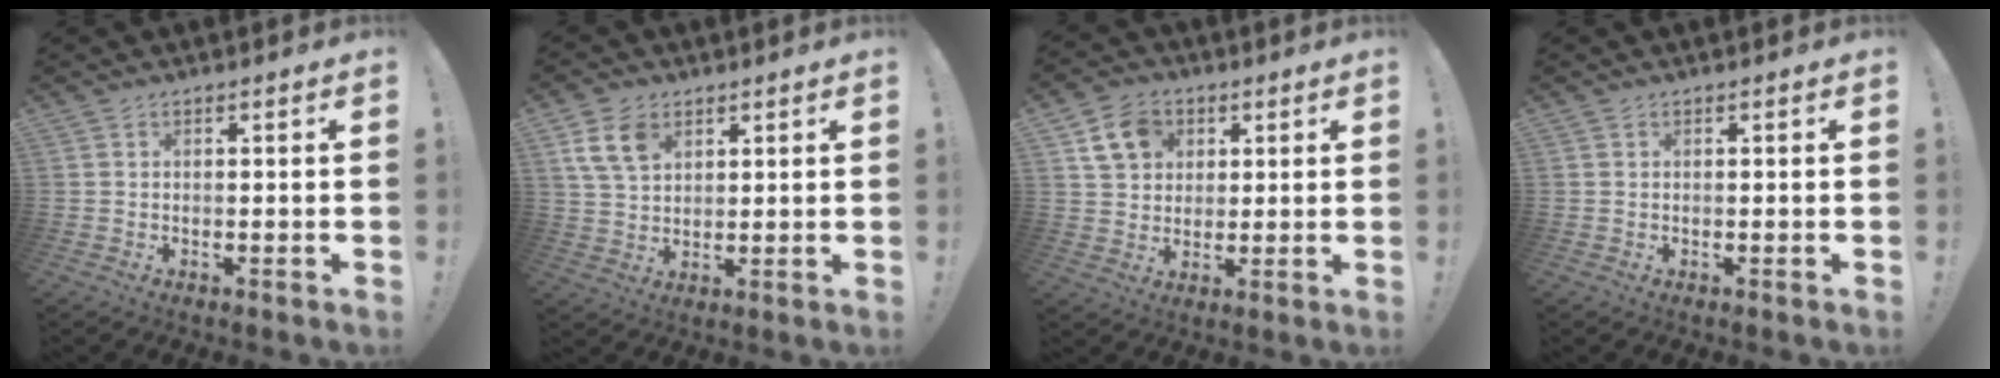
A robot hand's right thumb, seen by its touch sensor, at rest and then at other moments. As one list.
[{"total": 9.4, "force": [4.5, 6.3, 5.4], "torque": [-0.099, -0.007, 0.087]}, {"total": 10.6, "force": [4.4, 8.7, 4.3], "torque": [-0.059, -0.010, 0.088]}, {"total": 0.0}]